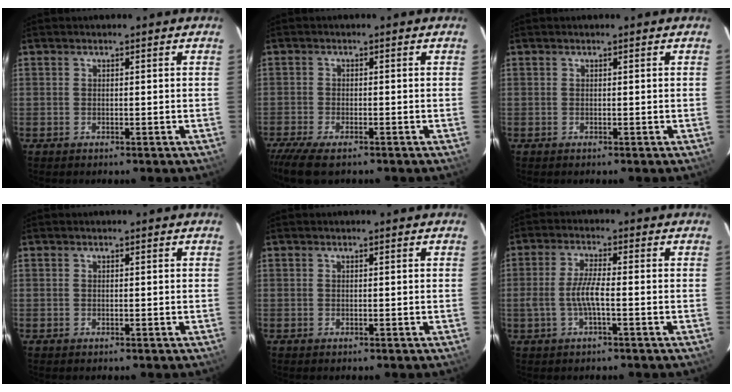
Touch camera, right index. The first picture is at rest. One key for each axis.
{"total": 8.1, "fx": -6.0, "fy": 2.5, "fz": 4.8, "tx": -0.122, "ty": -0.034, "tz": -0.112}
{"total": 0.0}
{"total": 0.0}
{"total": 0.0}
{"total": 5.0, "fx": -1.4, "fy": 0.6, "fz": 4.8, "tx": -0.101, "ty": 0.001, "tz": -0.026}